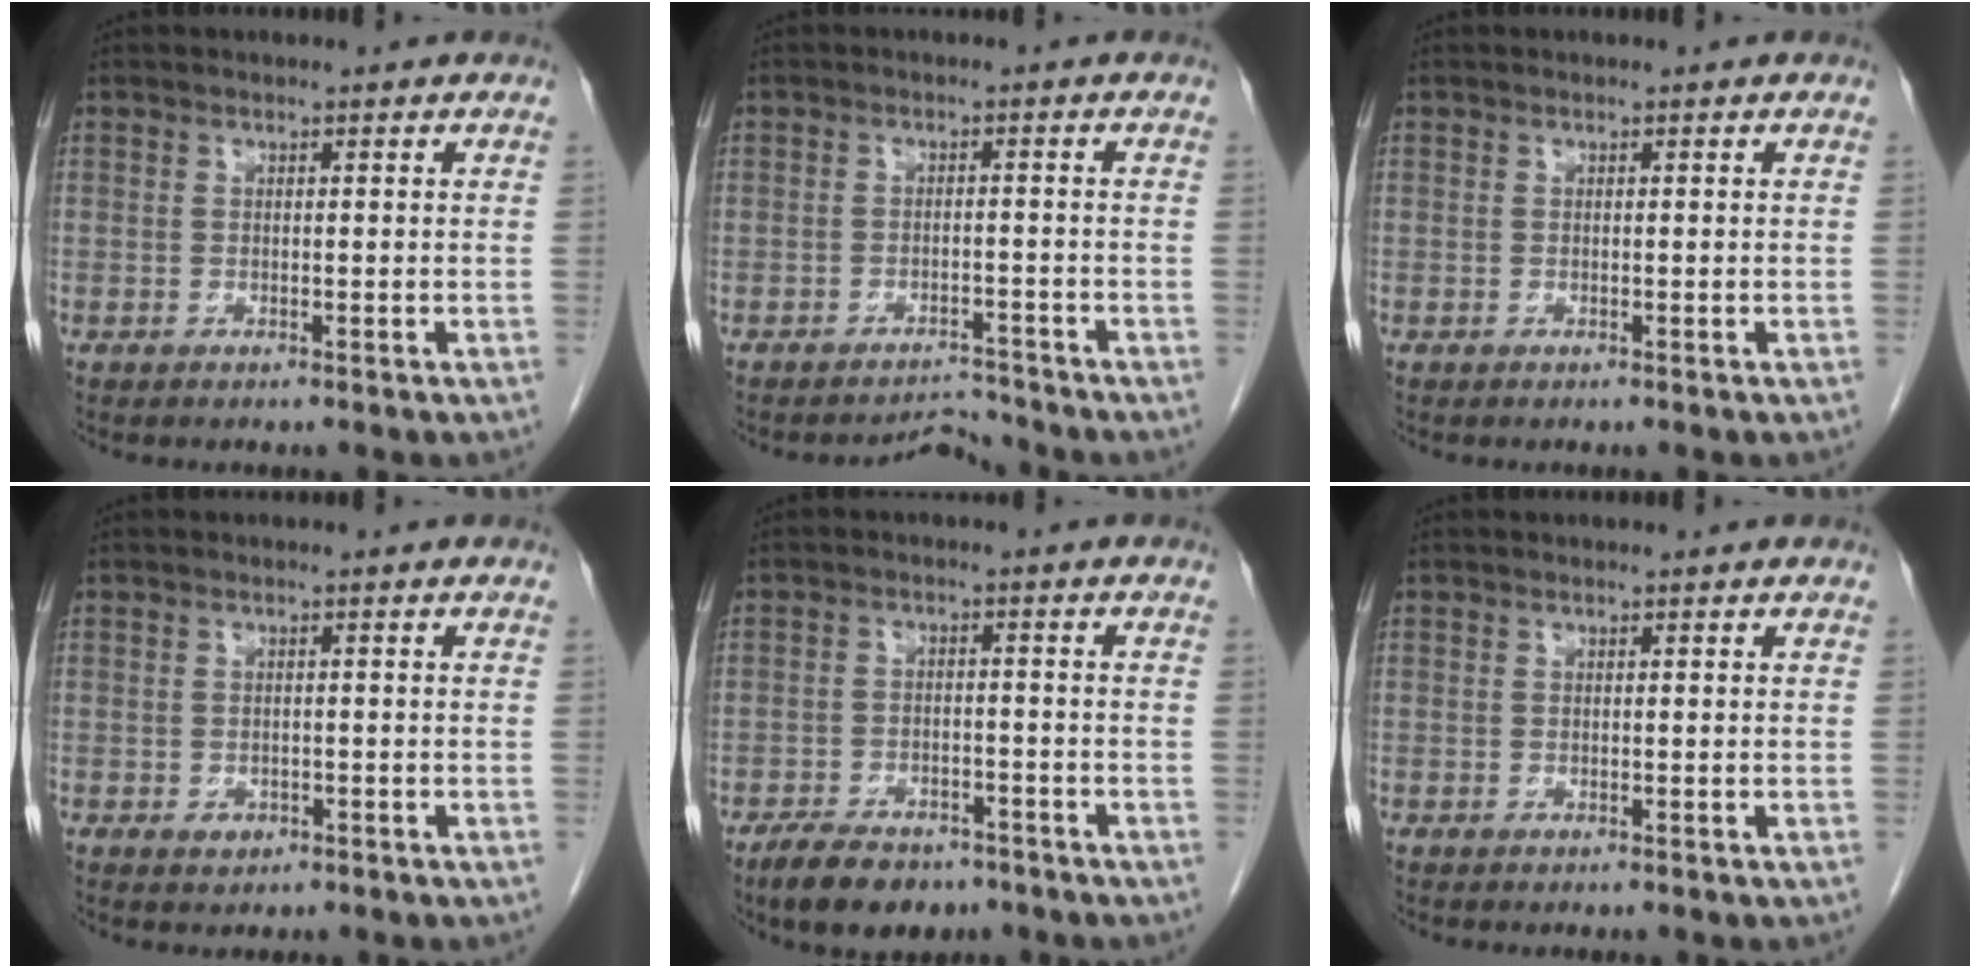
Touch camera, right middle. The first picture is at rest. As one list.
[{"total": 2.9, "force": [-2.6, 0.0, -1.2], "torque": [0.023, 0.003, -0.037]}, {"total": 0.0}, {"total": 1.5, "force": [-0.7, 1.2, 0.6], "torque": [-0.012, 0.002, -0.004]}, {"total": 8.3, "force": [-6.3, 3.7, 3.9], "torque": [-0.068, -0.003, -0.098]}, {"total": 0.0}]